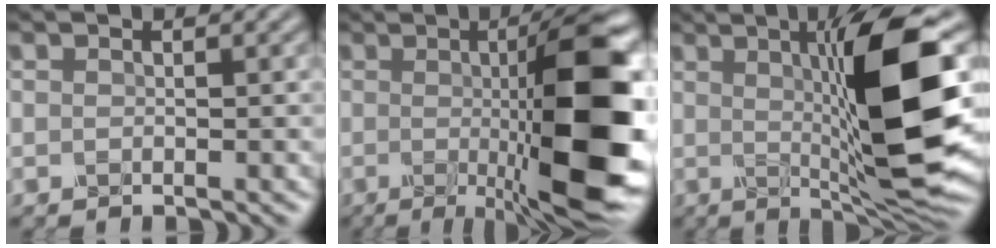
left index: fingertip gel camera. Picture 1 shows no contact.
{"total": 13.8, "force": [-0.6, 3.2, 13.5], "torque": [-0.153, -0.008, -0.007]}
{"total": 12.1, "force": [1.1, 2.0, 11.9], "torque": [-0.168, -0.003, 0.026]}